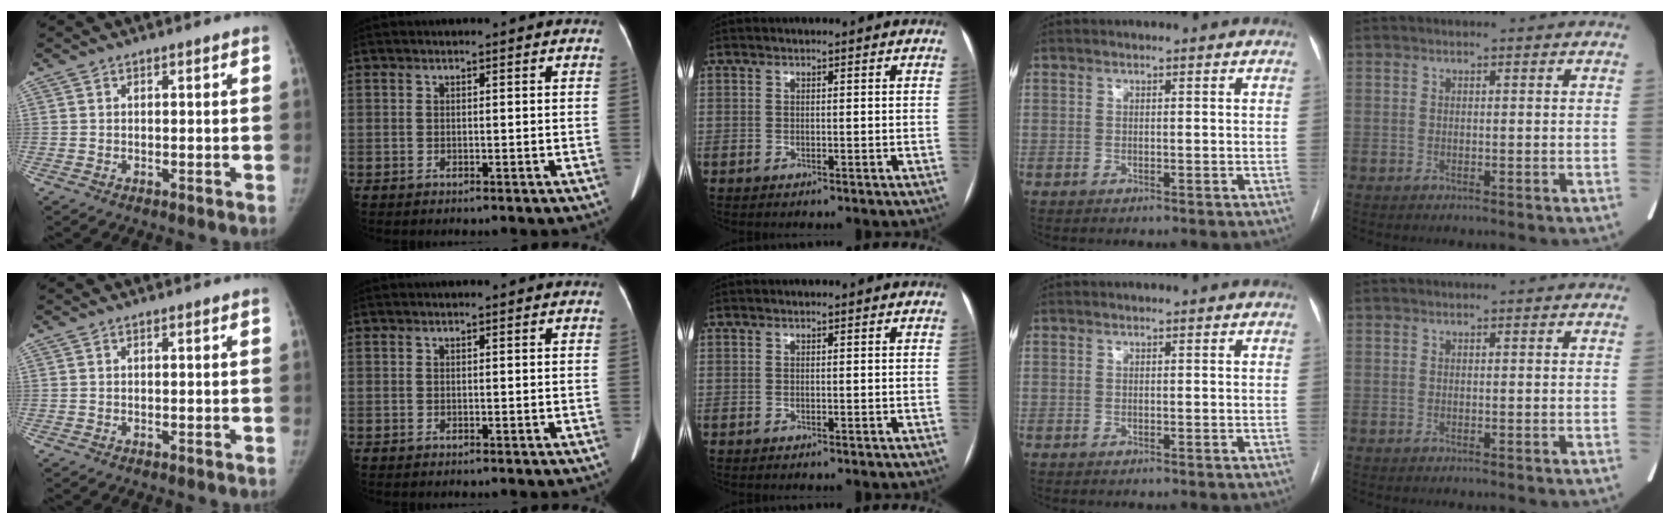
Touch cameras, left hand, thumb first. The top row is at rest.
{}